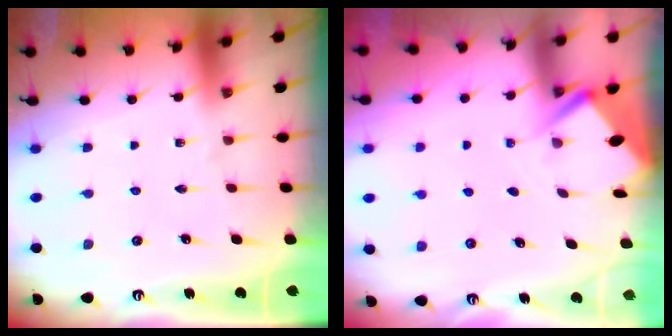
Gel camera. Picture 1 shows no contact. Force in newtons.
{"total": 3.0, "press": 3.0, "slide": 0.4}